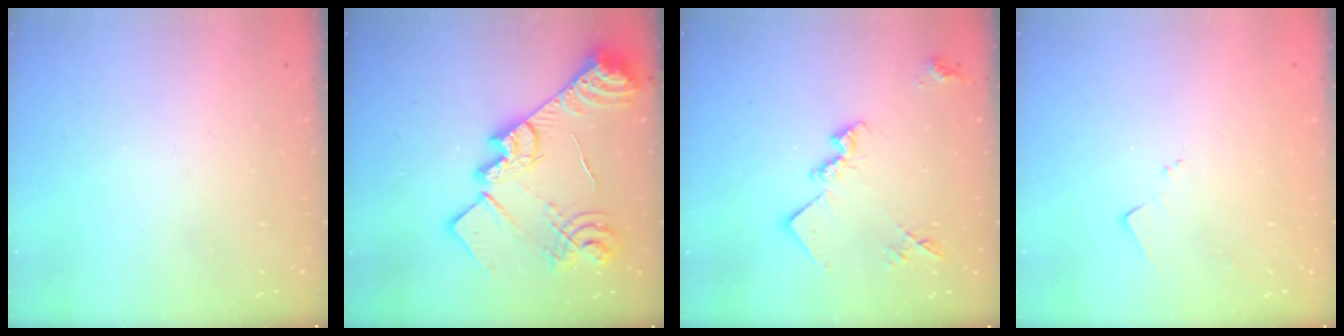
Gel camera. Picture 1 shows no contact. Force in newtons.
{"total": 26.5, "press": 26.4, "slide": 2.2}
{"total": 14.6, "press": 14.5, "slide": 0.6}
{"total": 6.8, "press": 6.7, "slide": 0.8}